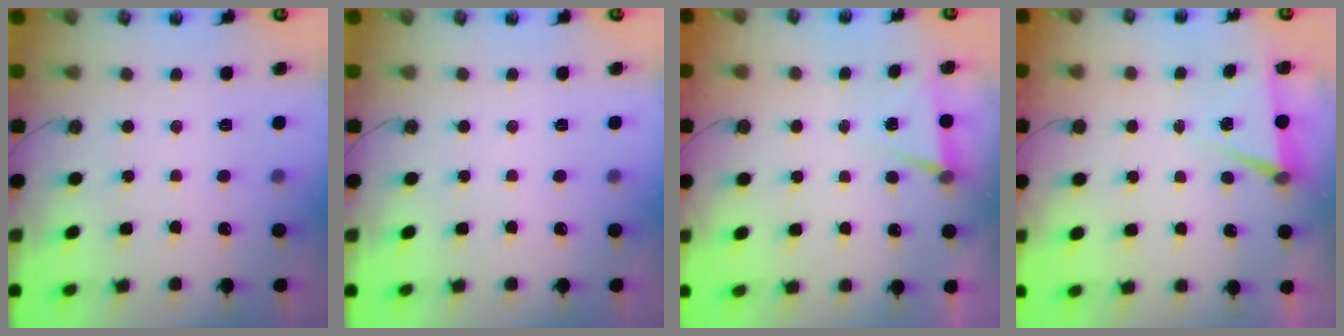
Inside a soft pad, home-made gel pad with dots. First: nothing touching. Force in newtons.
{"total": 0.0}
{"total": 4.9, "press": 1.9, "slide": 4.5}
{"total": 4.8, "press": 1.8, "slide": 4.5}